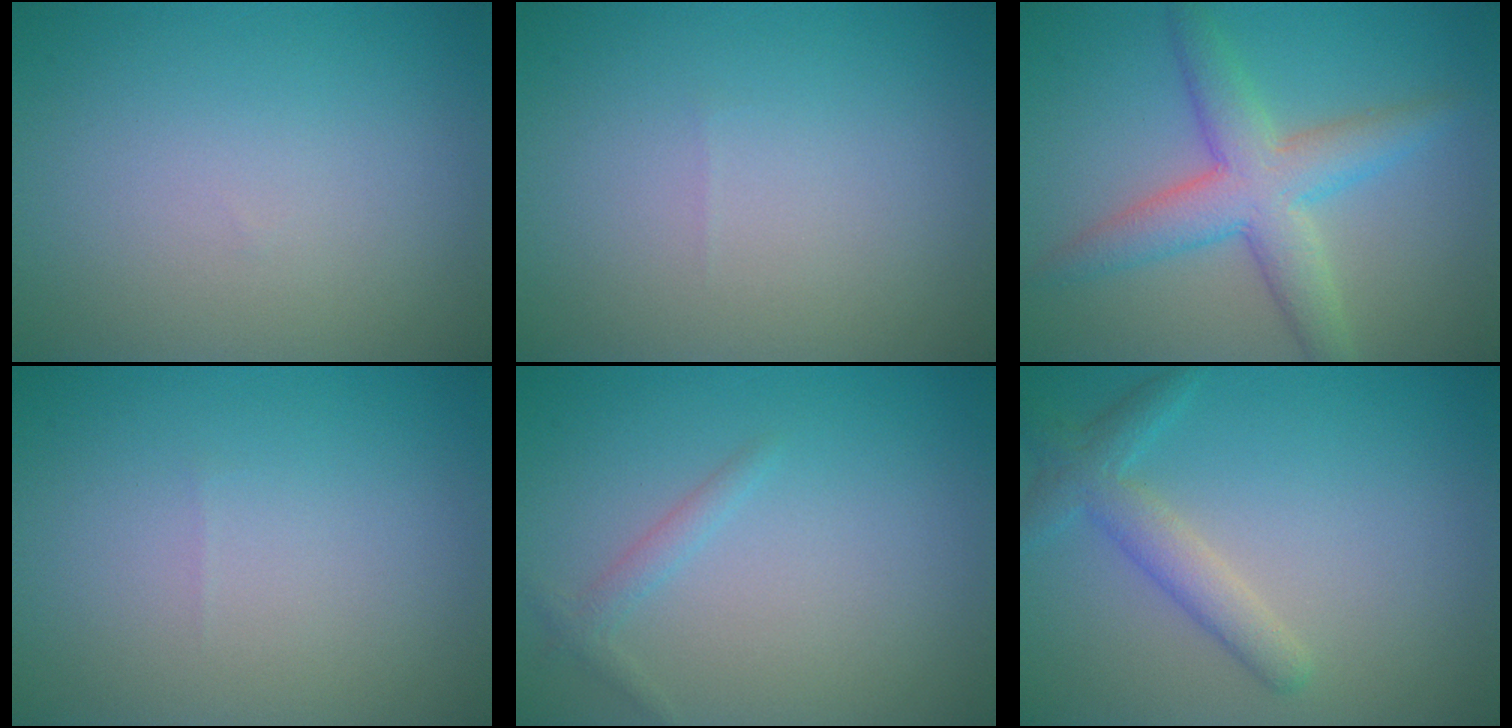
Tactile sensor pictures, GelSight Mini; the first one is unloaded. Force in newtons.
{"total": 0.0}
{"total": 5.5, "press": 5.5, "slide": 0.1}
{"total": 0.0}
{"total": 1.1, "press": 1.1, "slide": 0.0}
{"total": 2.9, "press": 2.9, "slide": 0.1}